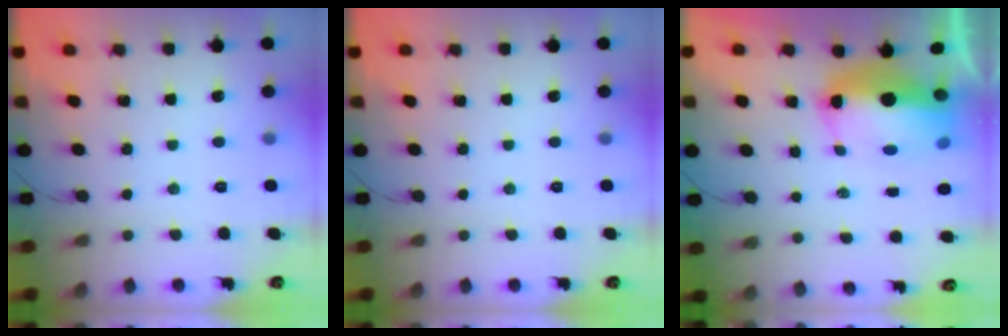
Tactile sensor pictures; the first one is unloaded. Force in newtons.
{"total": 0.0}
{"total": 13.6, "press": 13.3, "slide": 2.6}